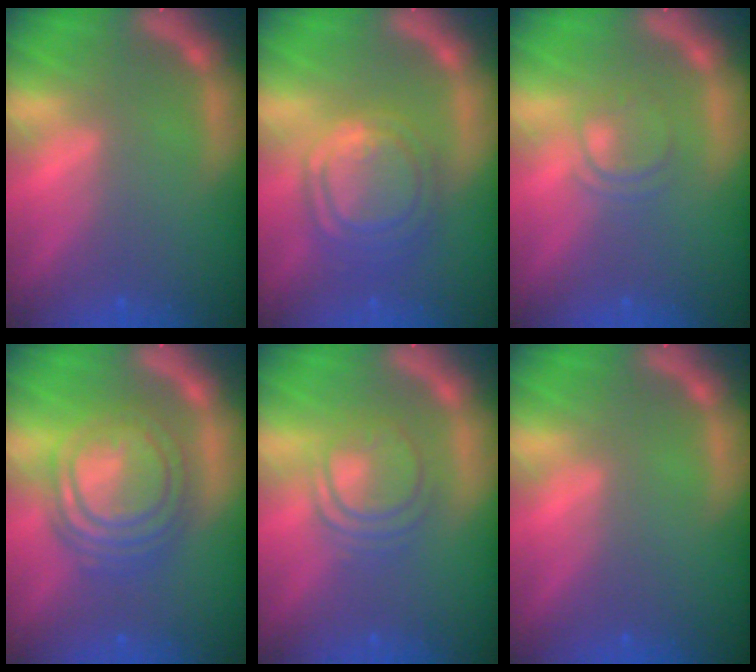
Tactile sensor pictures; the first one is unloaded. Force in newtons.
{"total": 8.0}
{"total": 2.4}
{"total": 9.5}
{"total": 5.0}
{"total": 0.0}